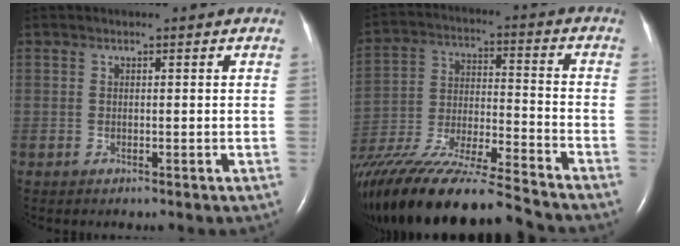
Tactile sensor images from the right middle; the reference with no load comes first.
{"total": 22.0, "force": [-19.0, 0.8, 11.0], "torque": [-0.221, -0.042, -0.333]}